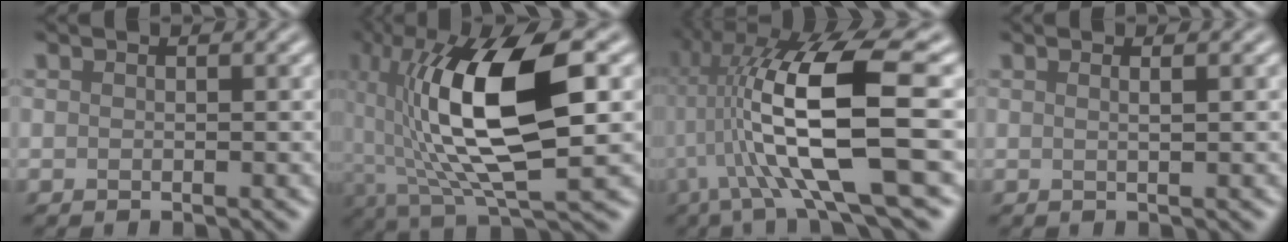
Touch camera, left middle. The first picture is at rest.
{"total": 12.5, "force": [1.0, 4.2, 11.7], "torque": [-0.210, 0.004, 0.021]}
{"total": 14.3, "force": [0.1, 3.1, 14.0], "torque": [-0.242, 0.013, 0.010]}
{"total": 1.8, "force": [0.7, 0.8, 1.4], "torque": [-0.004, 0.000, -0.008]}